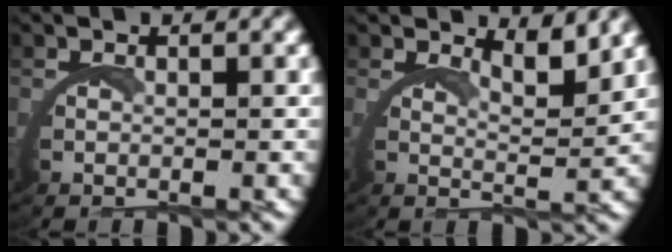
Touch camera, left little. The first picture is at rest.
{"total": 3.3, "force": [3.0, -0.5, 1.4], "torque": [-0.025, -0.013, 0.051]}